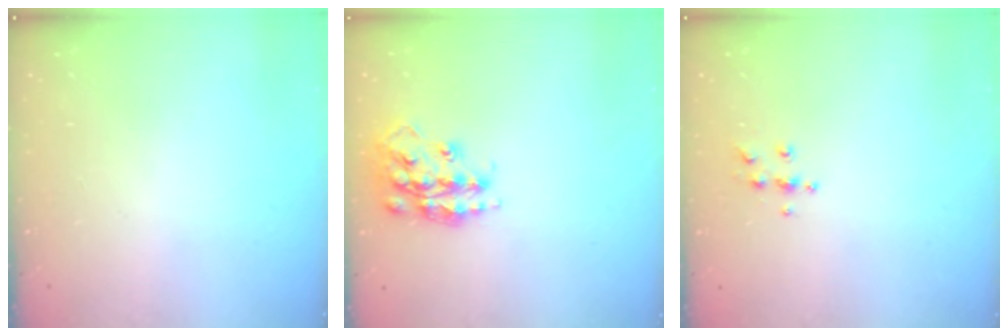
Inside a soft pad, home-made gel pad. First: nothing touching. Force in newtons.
{"total": 15.9, "press": 15.8, "slide": 1.0}
{"total": 5.6, "press": 5.6, "slide": 0.4}